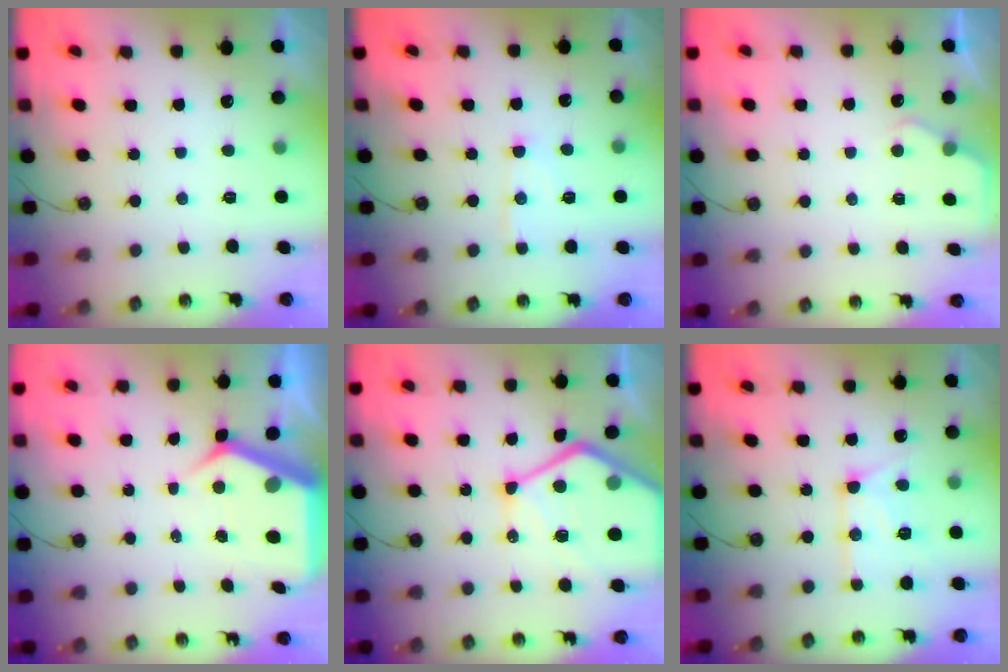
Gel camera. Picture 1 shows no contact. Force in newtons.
{"total": 7.3, "press": 7.3, "slide": 0.5}
{"total": 3.0, "press": 2.9, "slide": 0.4}
{"total": 8.0, "press": 7.9, "slide": 1.0}
{"total": 21.9, "press": 21.8, "slide": 2.4}
{"total": 13.2, "press": 13.1, "slide": 1.2}